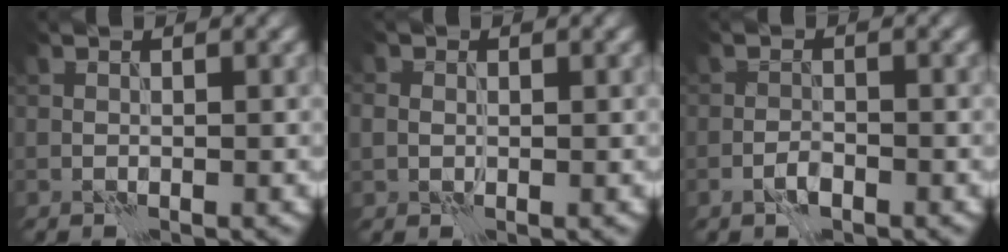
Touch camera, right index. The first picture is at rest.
{"total": 1.6, "force": [0.2, 1.4, 0.7], "torque": [-0.016, 0.002, 0.002]}
{"total": 1.5, "force": [-0.9, 0.7, 1.0], "torque": [-0.019, 0.003, -0.021]}